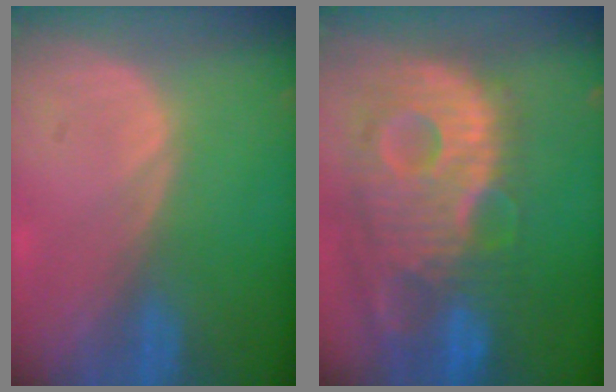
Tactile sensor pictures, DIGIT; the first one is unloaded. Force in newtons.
{"total": 13.8, "press": 12.0, "slide": 6.8}